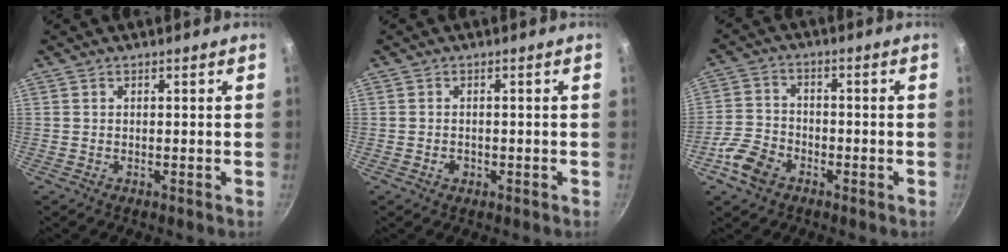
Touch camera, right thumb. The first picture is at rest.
{"total": 1.7, "force": [-0.6, 1.3, 0.9], "torque": [-0.012, 0.007, -0.009]}
{"total": 7.6, "force": [-3.9, 5.3, 3.8], "torque": [-0.064, 0.026, -0.083]}